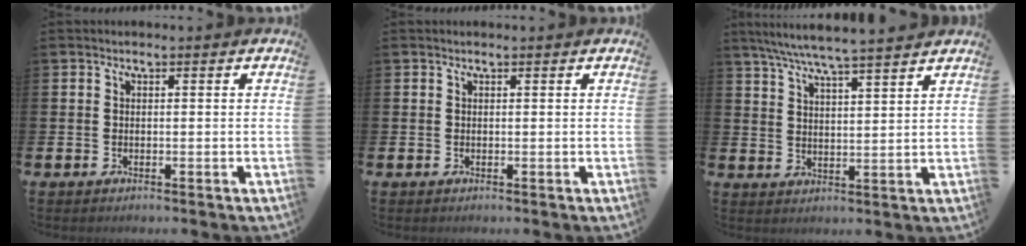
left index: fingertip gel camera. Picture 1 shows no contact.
{"total": 0.0}
{"total": 6.5, "force": [6.1, -0.2, 2.2], "torque": [-0.064, -0.029, 0.109]}